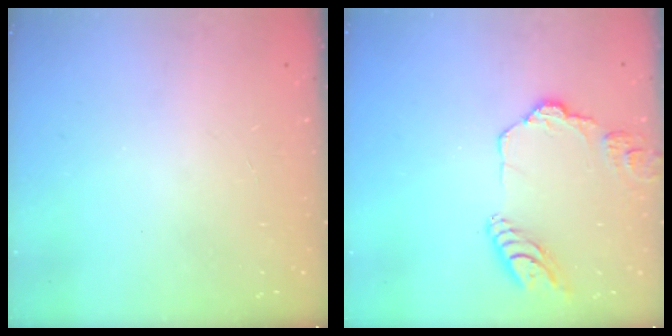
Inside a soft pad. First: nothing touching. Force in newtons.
{"total": 13.0, "press": 13.0, "slide": 1.1}